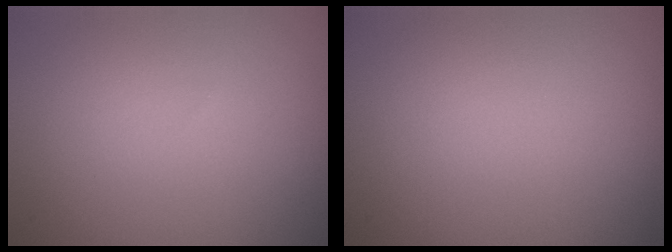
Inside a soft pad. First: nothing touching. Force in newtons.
{"total": 0.0}